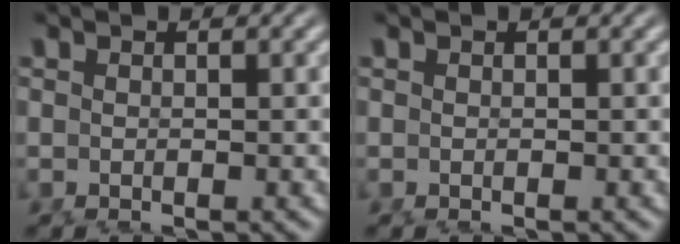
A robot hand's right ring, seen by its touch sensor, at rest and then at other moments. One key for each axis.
{"total": 0.0}